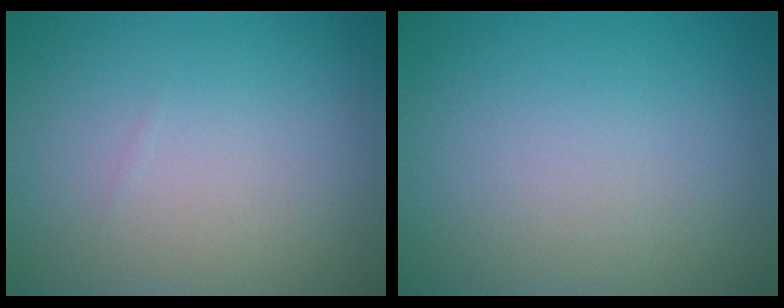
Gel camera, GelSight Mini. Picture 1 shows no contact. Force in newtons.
{"total": 0.0}